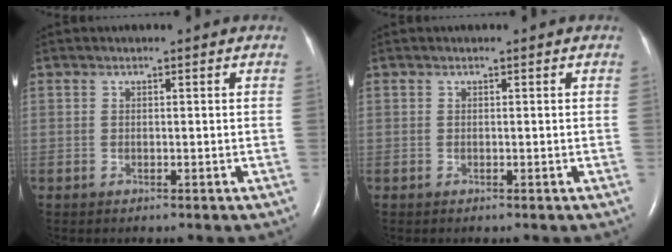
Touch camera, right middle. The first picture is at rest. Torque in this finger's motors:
{"motor_torque": [-0.02, 0.02, 0.00, -0.01]}